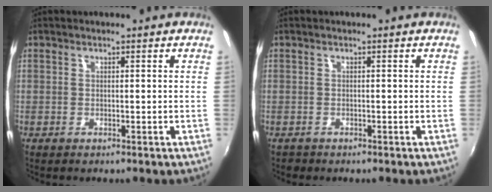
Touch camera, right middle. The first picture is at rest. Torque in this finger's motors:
{"motor_torque": [-0.08, 0.07, -0.04, 0.00]}